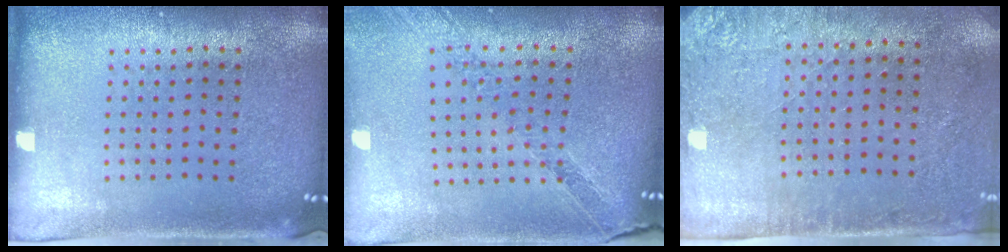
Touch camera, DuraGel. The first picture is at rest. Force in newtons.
{"total": 1.1, "press": 1.1, "slide": 0.1}
{"total": 2.7, "press": 2.3, "slide": 1.5}